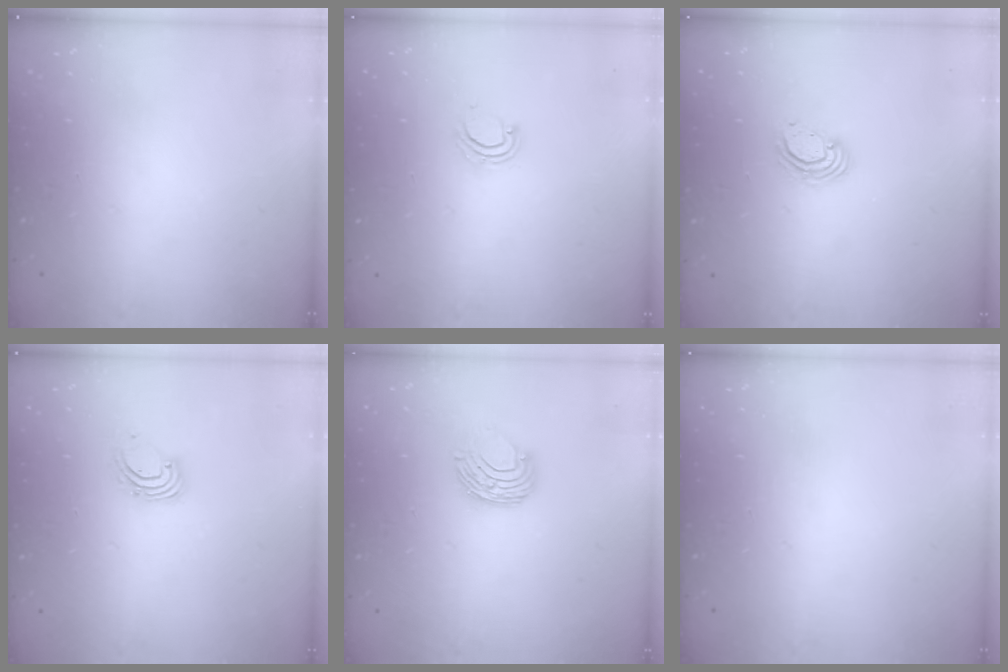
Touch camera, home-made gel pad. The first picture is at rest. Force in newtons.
{"total": 2.2, "press": 2.2, "slide": 0.1}
{"total": 3.5, "press": 3.5, "slide": 0.3}
{"total": 2.6, "press": 2.6, "slide": 0.2}
{"total": 8.0, "press": 7.9, "slide": 0.4}
{"total": 0.0}